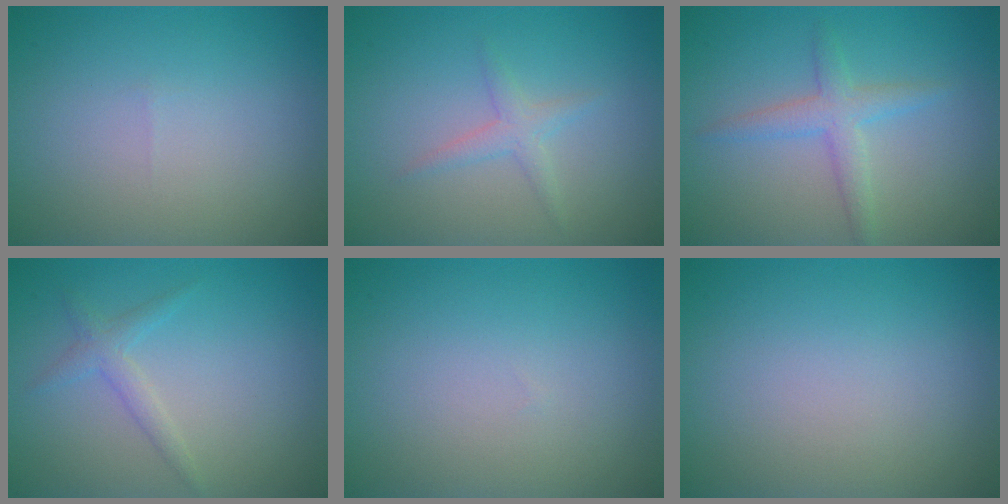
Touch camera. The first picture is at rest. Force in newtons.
{"total": 1.6, "press": 1.6, "slide": 0.1}
{"total": 2.6, "press": 2.6, "slide": 0.0}
{"total": 1.6, "press": 1.6, "slide": 0.1}
{"total": 0.0}
{"total": 0.0}